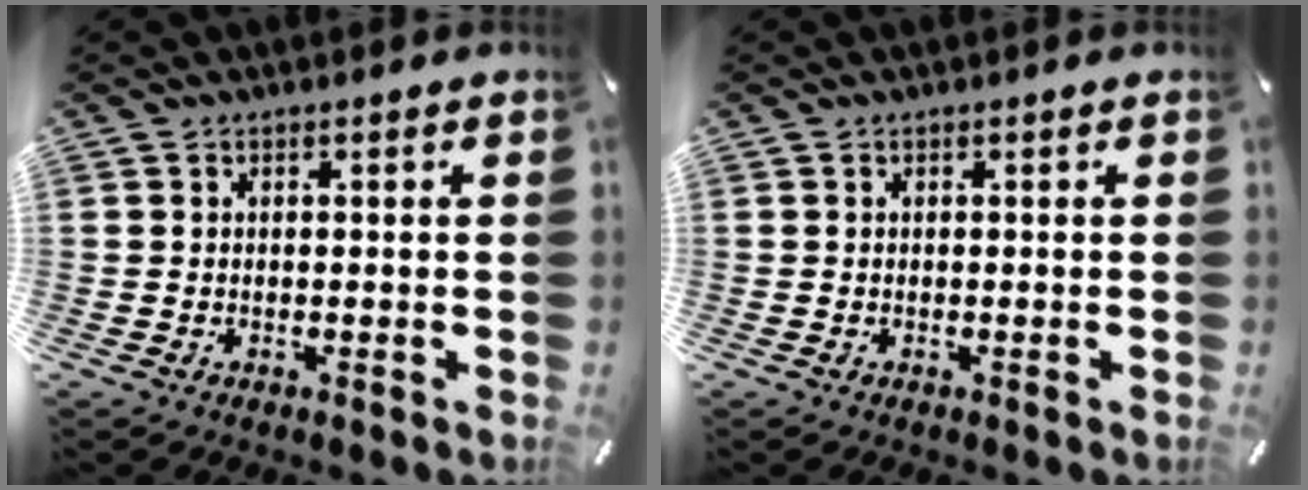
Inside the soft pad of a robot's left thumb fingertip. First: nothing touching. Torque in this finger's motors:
{"motor_torque": [0.00, 0.00, 0.00, 0.00, 0.00]}